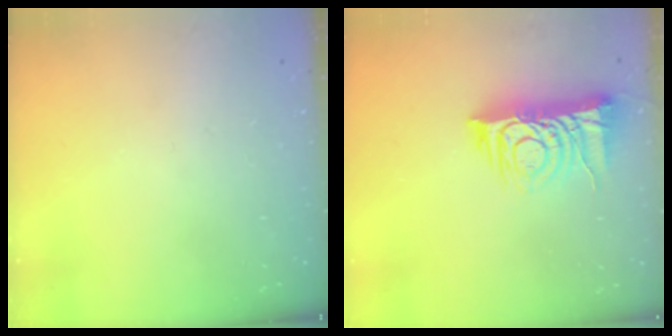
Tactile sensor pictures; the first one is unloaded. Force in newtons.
{"total": 12.2, "press": 12.1, "slide": 1.3}